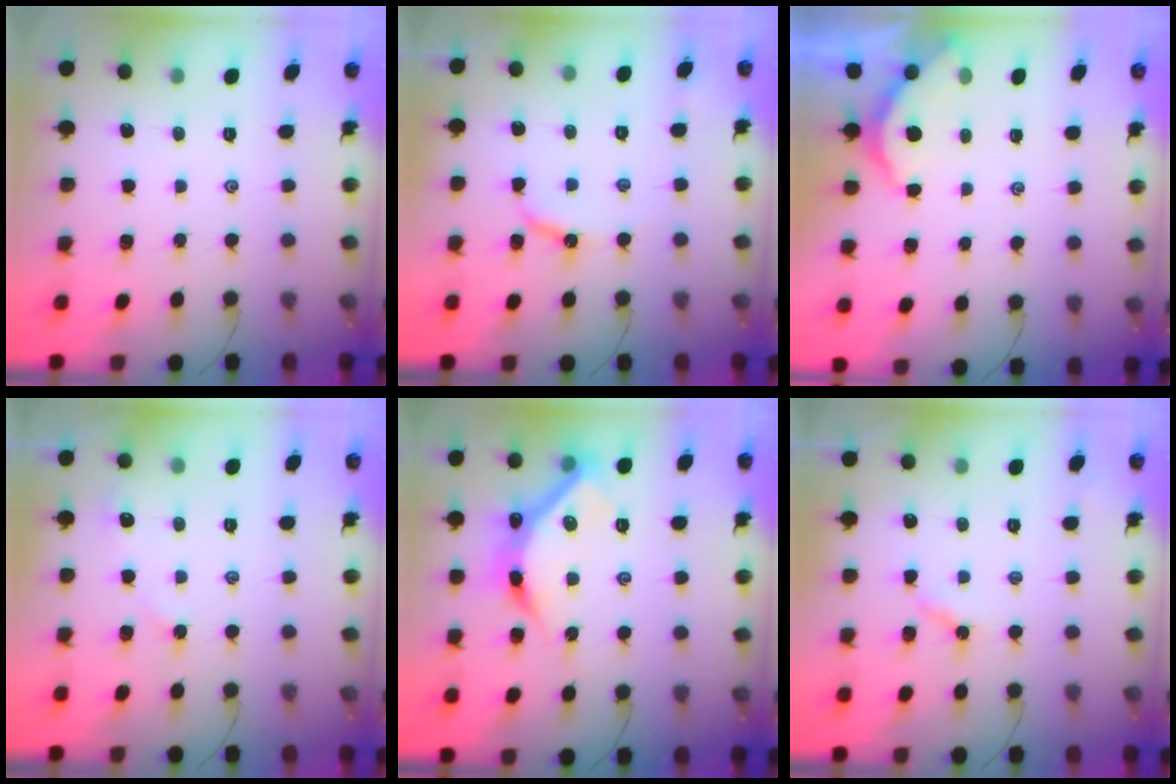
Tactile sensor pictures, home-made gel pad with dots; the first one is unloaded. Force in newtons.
{"total": 6.1, "press": 6.1, "slide": 0.4}
{"total": 3.2, "press": 3.2, "slide": 0.3}
{"total": 2.9, "press": 2.8, "slide": 0.3}
{"total": 15.3, "press": 15.3, "slide": 0.2}
{"total": 4.7, "press": 4.7, "slide": 0.4}